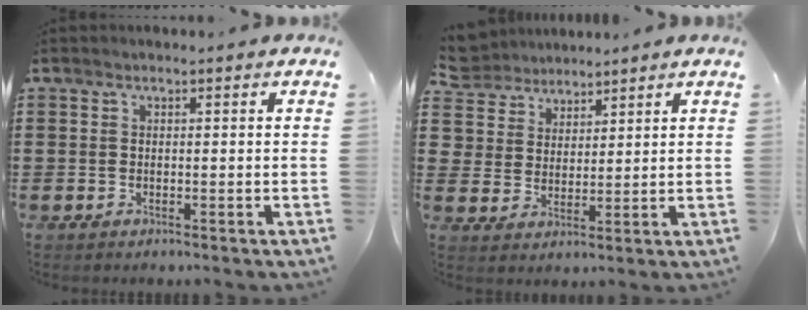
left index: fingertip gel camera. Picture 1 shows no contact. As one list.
[{"total": 5.2, "force": [4.3, 2.8, -0.7], "torque": [-0.019, -0.017, 0.080]}]